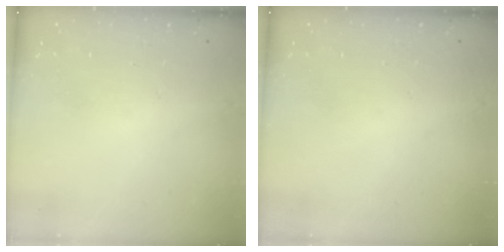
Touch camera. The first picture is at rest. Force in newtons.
{"total": 0.0}